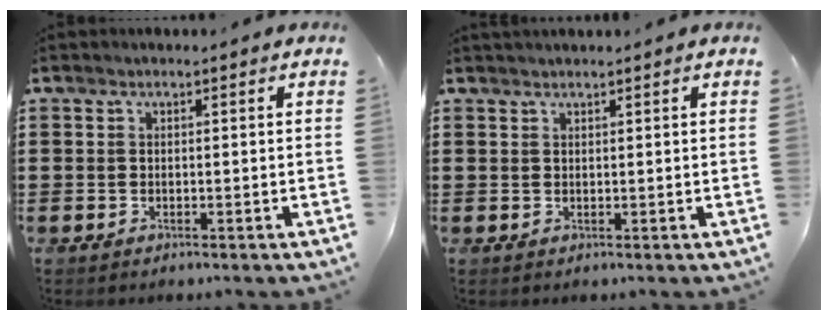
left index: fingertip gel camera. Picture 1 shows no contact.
{"total": 0.6, "force": [0.6, 0.0, 0.0], "torque": [-0.002, -0.001, 0.013]}